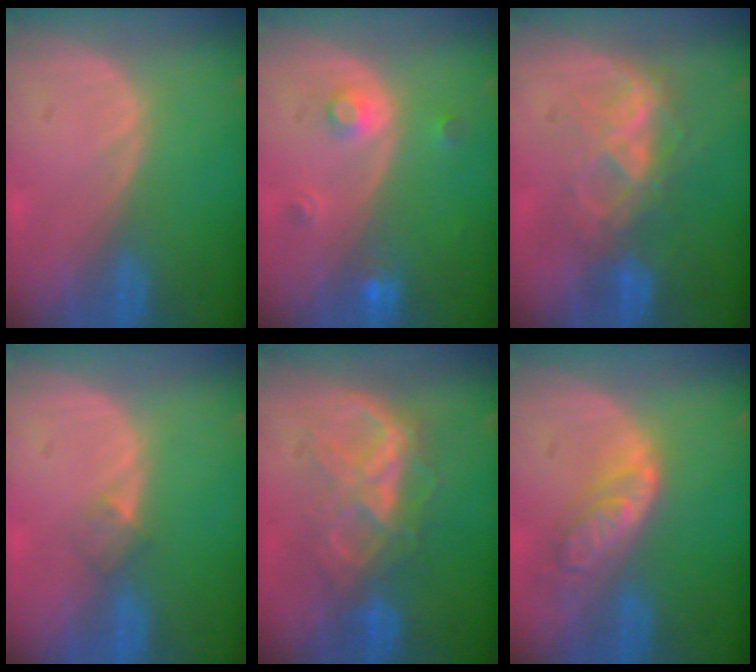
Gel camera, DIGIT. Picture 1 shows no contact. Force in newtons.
{"total": 3.1, "press": 2.8, "slide": 1.2}
{"total": 6.5, "press": 6.4, "slide": 1.0}
{"total": 2.0, "press": 1.6, "slide": 1.1}
{"total": 7.3, "press": 7.3, "slide": 0.3}
{"total": 6.2, "press": 5.5, "slide": 2.8}